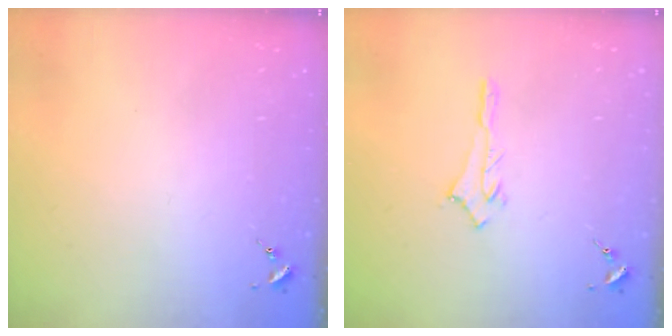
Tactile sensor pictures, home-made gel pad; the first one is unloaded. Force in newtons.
{"total": 2.6, "press": 2.6, "slide": 0.4}